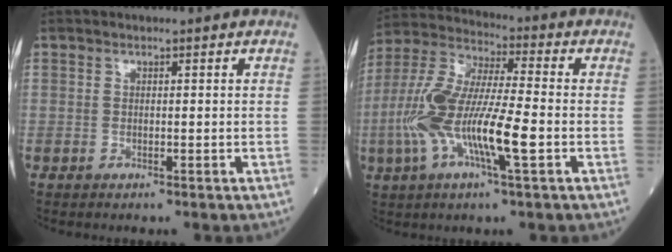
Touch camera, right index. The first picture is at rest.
{"total": 14.8, "force": [-3.6, 2.3, 14.2], "torque": [-0.298, 0.000, -0.072]}